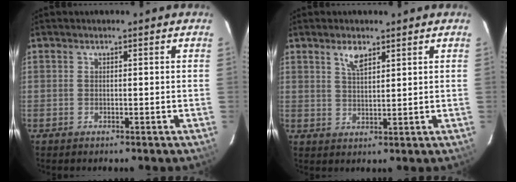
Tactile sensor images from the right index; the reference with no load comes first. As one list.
[{"total": 3.7, "force": [2.4, 1.4, 2.5], "torque": [-0.043, 0.001, 0.046]}]